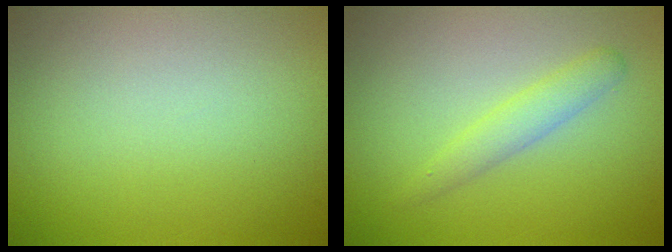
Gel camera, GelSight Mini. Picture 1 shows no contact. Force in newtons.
{"total": 1.9, "press": 1.9, "slide": 0.1}